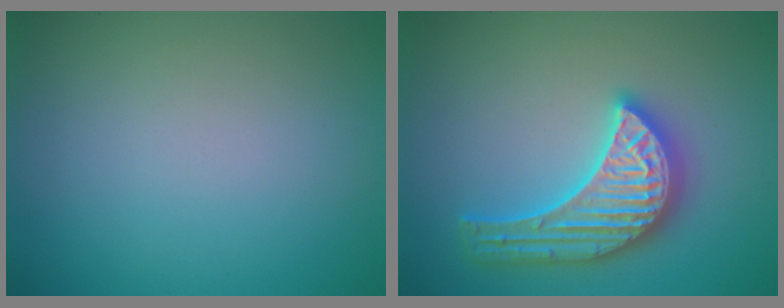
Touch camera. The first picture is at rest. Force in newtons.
{"total": 5.7, "press": 5.6, "slide": 0.6}